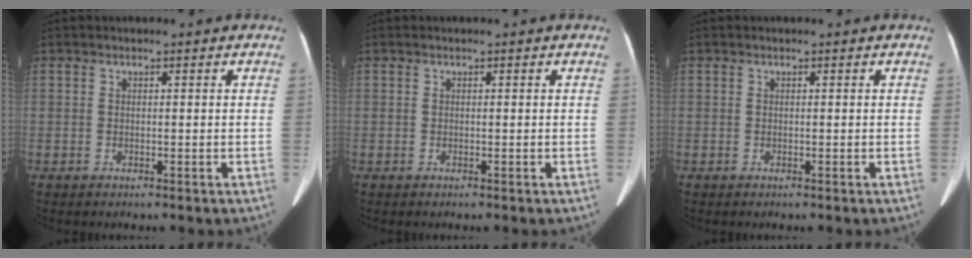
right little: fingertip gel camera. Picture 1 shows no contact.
{"total": 0.0}
{"total": 0.0}